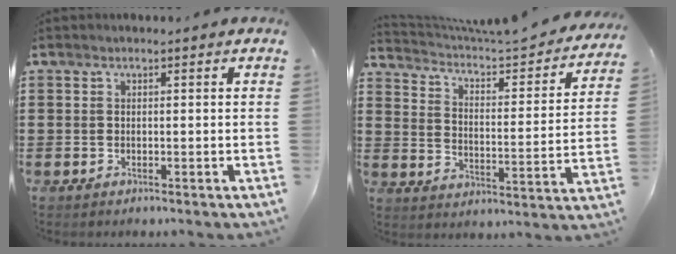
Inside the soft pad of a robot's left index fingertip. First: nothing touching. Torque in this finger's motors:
{"motor_torque": [0.99, -1.13, 0.19, 0.01]}